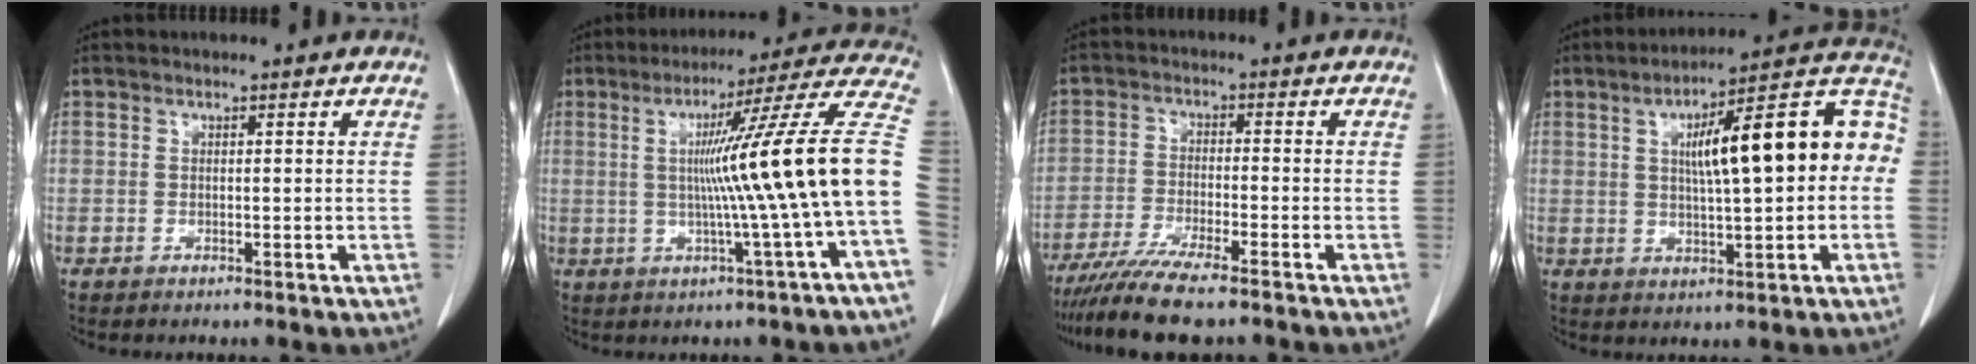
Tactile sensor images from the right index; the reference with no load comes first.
{"total": 17.8, "force": [-1.0, -2.6, 17.6], "torque": [-0.233, 0.019, -0.023]}
{"total": 9.0, "force": [-7.5, 0.1, 5.0], "torque": [-0.080, -0.025, -0.126]}
{"total": 17.7, "force": [2.2, 3.7, 17.1], "torque": [-0.242, 0.051, 0.030]}